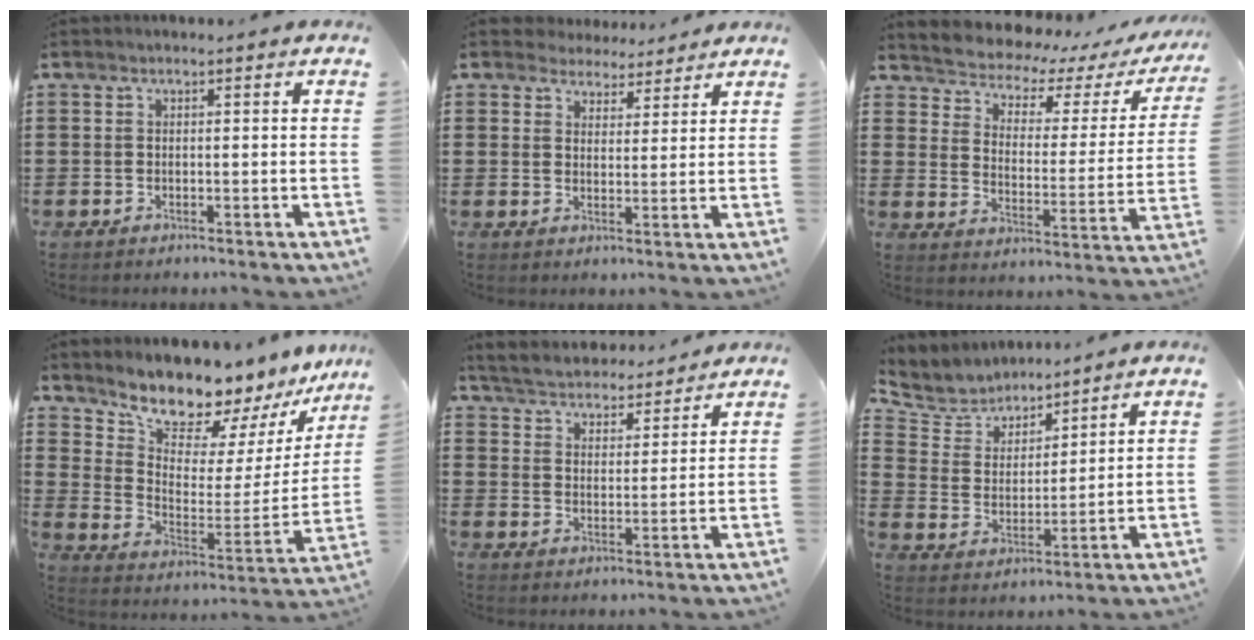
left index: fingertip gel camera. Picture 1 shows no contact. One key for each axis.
{"total": 3.6, "fx": 3.4, "fy": 1.3, "fz": -0.1, "tx": -0.013, "ty": -0.005, "tz": 0.064}
{"total": 3.7, "fx": 3.4, "fy": 1.1, "fz": 0.8, "tx": -0.042, "ty": -0.034, "tz": 0.050}
{"total": 9.7, "fx": 9.5, "fy": 1.4, "fz": 1.3, "tx": -0.057, "ty": -0.096, "tz": 0.163}
{"total": 4.4, "fx": 4.4, "fy": 0.4, "fz": 0.0, "tx": -0.025, "ty": -0.029, "tz": 0.074}
{"total": 5.7, "fx": 5.3, "fy": 2.1, "fz": 0.2, "tx": -0.042, "ty": -0.030, "tz": 0.092}